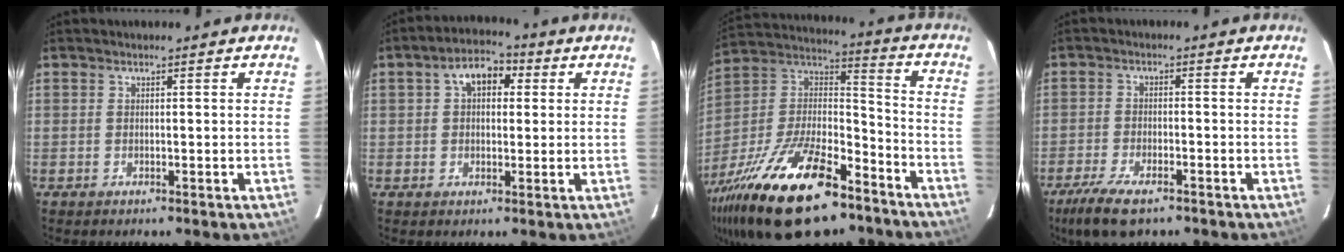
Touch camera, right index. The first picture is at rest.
{"total": 6.9, "force": [2.0, 4.4, 4.9], "torque": [-0.080, 0.031, 0.033]}
{"total": 29.8, "force": [-19.1, 11.8, 19.6], "torque": [-0.384, -0.016, -0.310]}
{"total": 9.1, "force": [-6.4, 3.1, 5.7], "torque": [-0.139, -0.024, -0.117]}